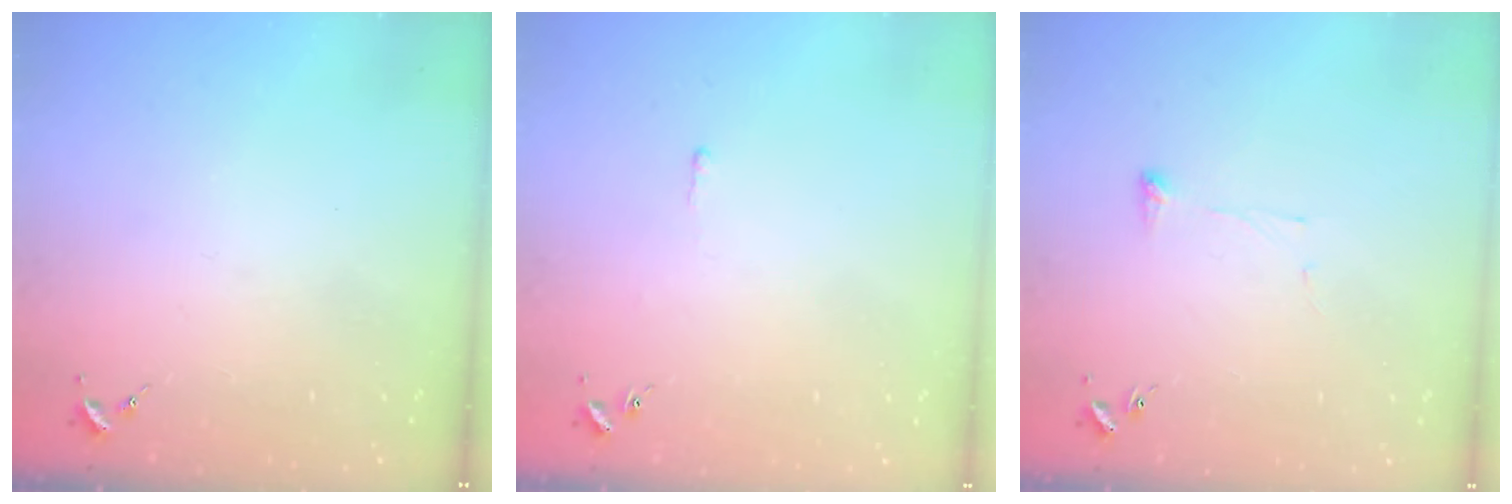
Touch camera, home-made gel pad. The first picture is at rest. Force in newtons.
{"total": 2.6, "press": 2.6, "slide": 0.4}
{"total": 3.8, "press": 3.8, "slide": 0.6}